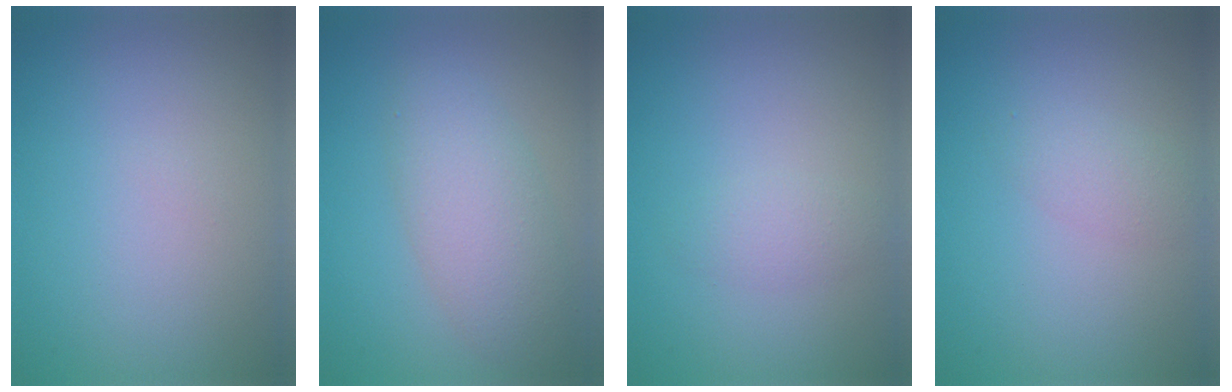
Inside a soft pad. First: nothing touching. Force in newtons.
{"total": 4.5, "press": 4.5, "slide": 0.2}
{"total": 1.4, "press": 1.4, "slide": 0.1}
{"total": 1.6, "press": 1.6, "slide": 0.0}